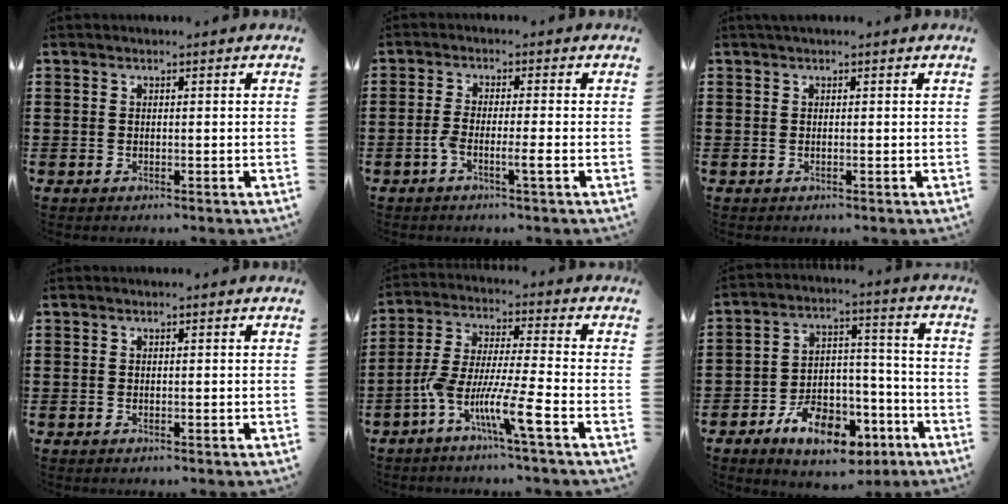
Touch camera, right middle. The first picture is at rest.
{"total": 3.6, "force": [-1.7, 0.2, 3.1], "torque": [-0.068, -0.007, -0.037]}
{"total": 0.5, "force": [0.2, -0.1, 0.5], "torque": [-0.009, -0.001, 0.003]}
{"total": 0.0}
{"total": 9.2, "force": [-5.7, 0.4, 7.3], "torque": [-0.160, -0.012, -0.114]}
{"total": 10.5, "force": [-6.4, 5.5, 6.3], "torque": [-0.112, 0.029, -0.113]}